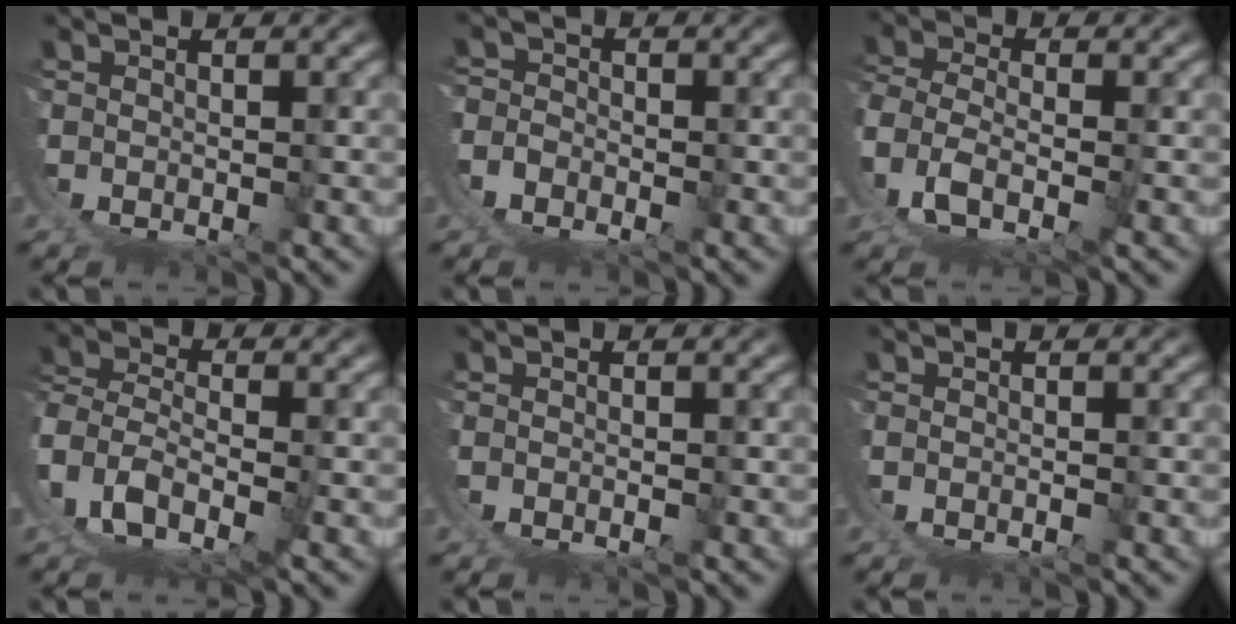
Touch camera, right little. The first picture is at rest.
{"total": 5.1, "force": [-0.1, 4.8, 1.8], "torque": [-0.063, -0.016, -0.005]}
{"total": 6.4, "force": [1.6, 4.5, 4.2], "torque": [-0.115, -0.030, 0.037]}
{"total": 9.3, "force": [1.5, 7.7, 5.0], "torque": [-0.144, -0.034, 0.023]}
{"total": 0.6, "force": [-0.1, 0.0, 0.6], "torque": [-0.012, -0.001, 0.000]}
{"total": 0.7, "force": [-0.2, 0.3, 0.6], "torque": [-0.015, -0.002, -0.003]}